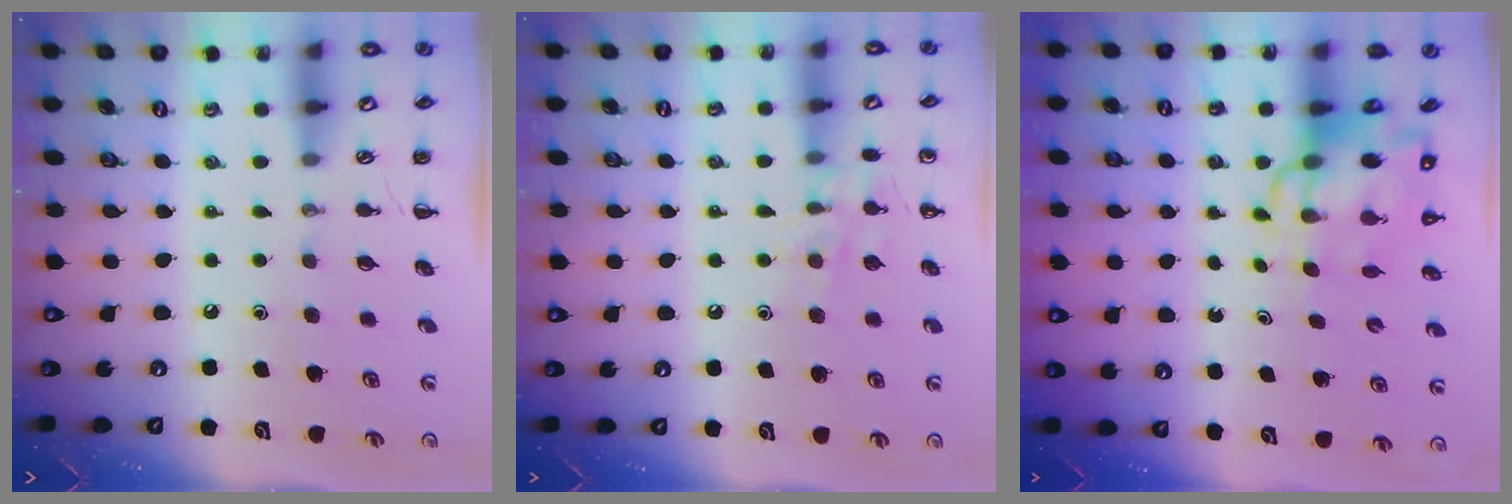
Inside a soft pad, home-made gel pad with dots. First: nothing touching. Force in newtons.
{"total": 8.3, "press": 8.1, "slide": 1.5}
{"total": 9.6, "press": 9.2, "slide": 2.6}